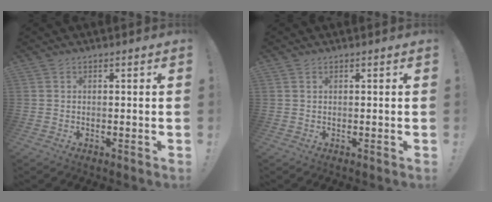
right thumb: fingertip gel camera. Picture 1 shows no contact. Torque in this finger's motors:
{"motor_torque": [0.10, 0.05, -0.03, 0.08, 0.02]}